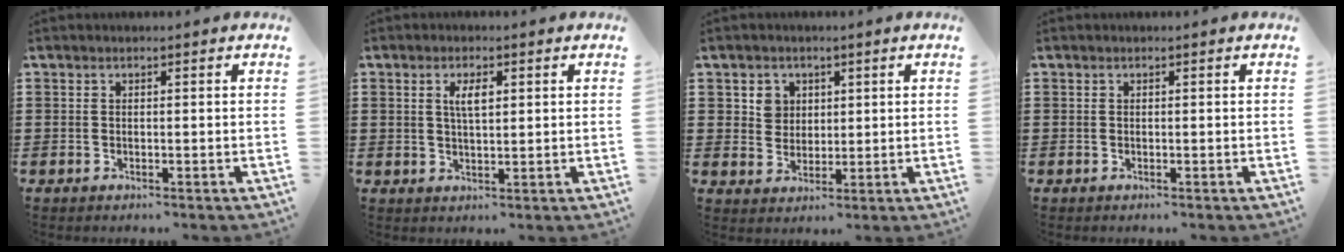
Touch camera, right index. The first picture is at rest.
{"total": 3.3, "force": [1.0, 1.1, 2.9], "torque": [-0.061, 0.006, 0.015]}
{"total": 3.5, "force": [1.5, 3.1, 0.8], "torque": [-0.023, 0.007, 0.026]}
{"total": 0.0}